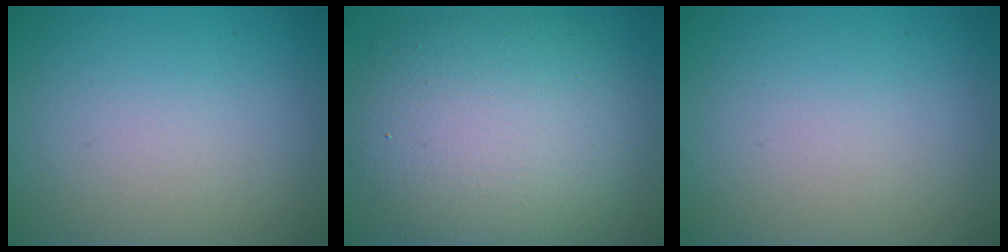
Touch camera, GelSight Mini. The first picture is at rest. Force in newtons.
{"total": 11.1, "press": 11.1, "slide": 0.5}
{"total": 0.0}